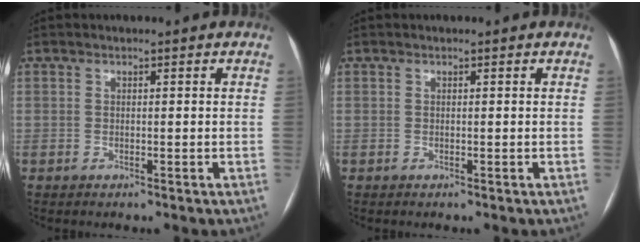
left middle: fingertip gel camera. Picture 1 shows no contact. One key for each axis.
{"total": 0.0}